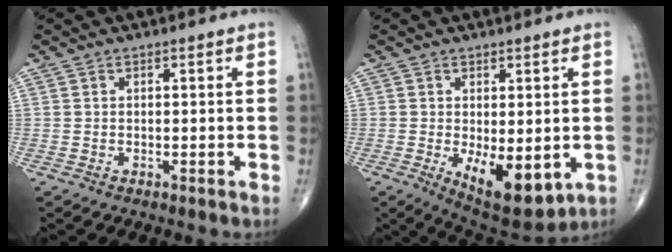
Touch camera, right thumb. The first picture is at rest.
{"total": 10.4, "force": [-2.1, 4.7, 9.1], "torque": [-0.121, -0.022, -0.016]}